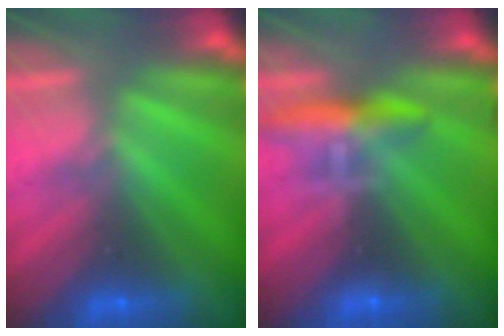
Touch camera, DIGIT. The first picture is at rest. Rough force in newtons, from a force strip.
{"total": 7.8}